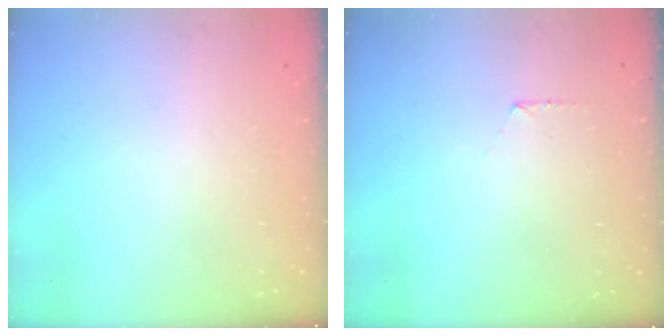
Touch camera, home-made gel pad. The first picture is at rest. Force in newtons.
{"total": 5.1, "press": 5.0, "slide": 0.5}